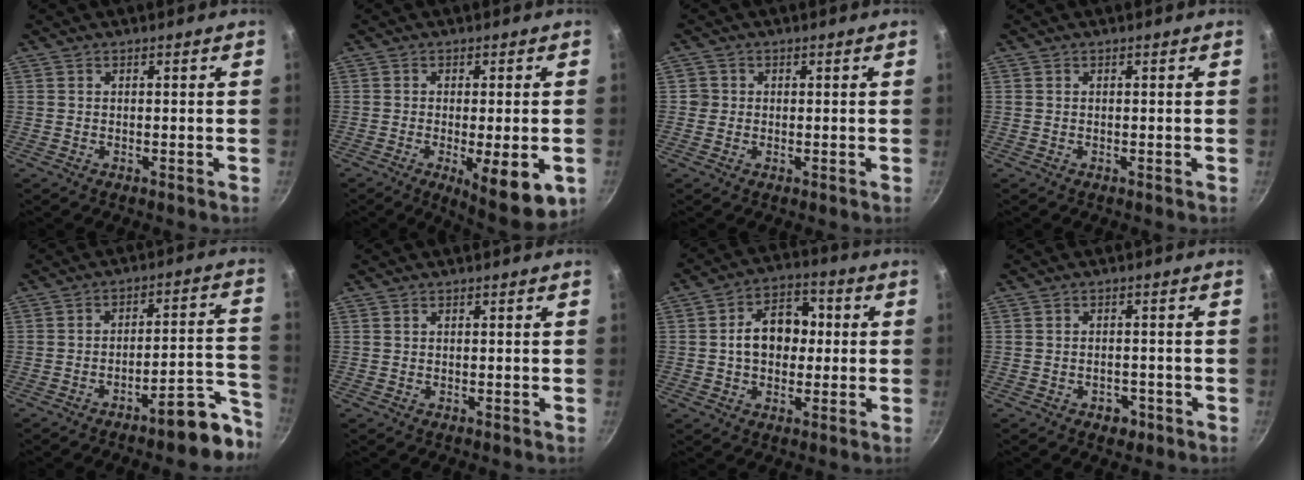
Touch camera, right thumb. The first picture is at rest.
{"total": 11.2, "force": [-3.7, 3.4, 10.0], "torque": [-0.135, -0.015, -0.044]}
{"total": 1.7, "force": [0.0, 1.7, 0.1], "torque": [0.010, 0.006, -0.003]}
{"total": 0.0}
{"total": 11.7, "force": [-7.5, 3.4, 8.3], "torque": [-0.079, 0.083, -0.108]}
{"total": 0.0}
{"total": 10.8, "force": [0.6, 7.6, 7.6], "torque": [-0.092, 0.023, 0.003]}
{"total": 2.7, "force": [-1.5, 1.9, 1.3], "torque": [-0.006, 0.011, -0.016]}